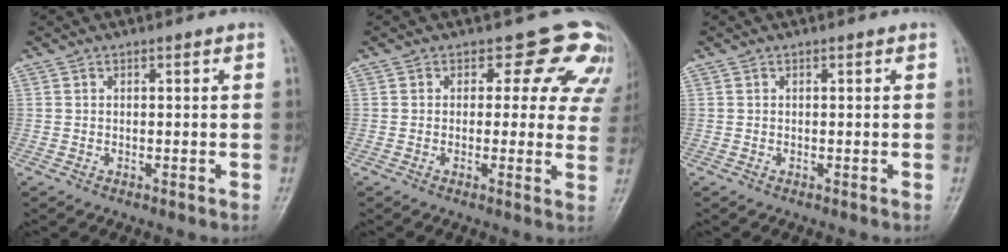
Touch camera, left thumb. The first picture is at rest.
{"total": 7.1, "force": [3.5, 1.7, 5.9], "torque": [-0.060, -0.012, 0.040]}
{"total": 0.0}